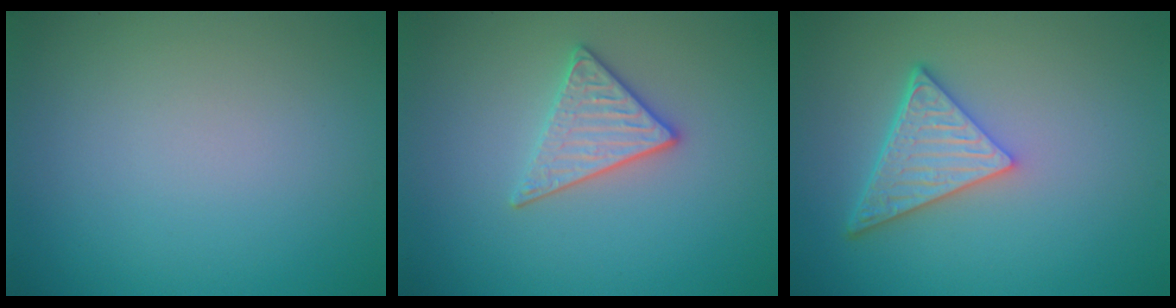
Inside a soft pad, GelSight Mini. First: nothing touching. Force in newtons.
{"total": 2.9, "press": 2.7, "slide": 1.1}
{"total": 5.0, "press": 3.7, "slide": 3.3}